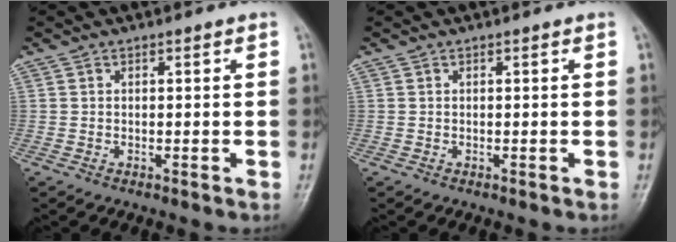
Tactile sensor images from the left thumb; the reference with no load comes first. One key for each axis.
{"total": 0.0}